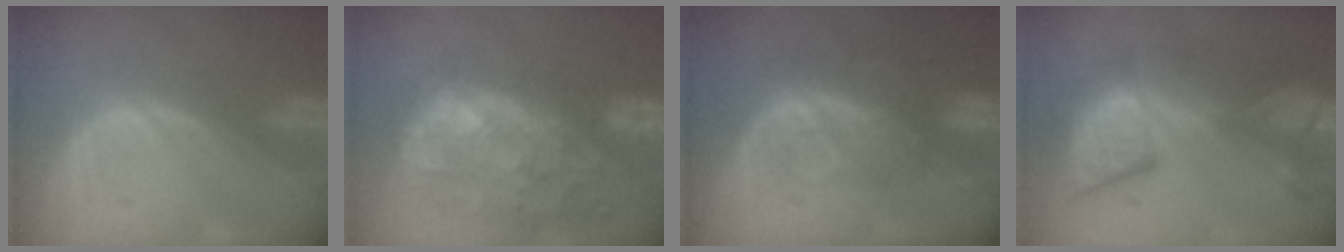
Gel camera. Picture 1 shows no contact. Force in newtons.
{"total": 13.4, "press": 11.6, "slide": 6.7}
{"total": 8.3, "press": 7.0, "slide": 4.5}
{"total": 11.0, "press": 10.3, "slide": 3.8}